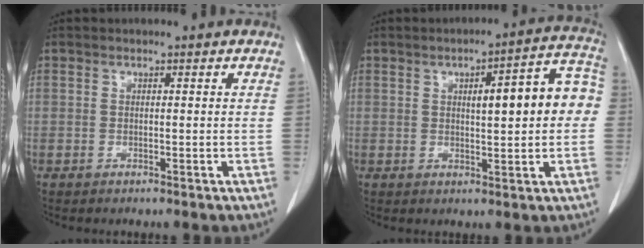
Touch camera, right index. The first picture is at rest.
{"total": 10.8, "force": [1.1, 2.4, 10.5], "torque": [-0.134, 0.036, 0.015]}